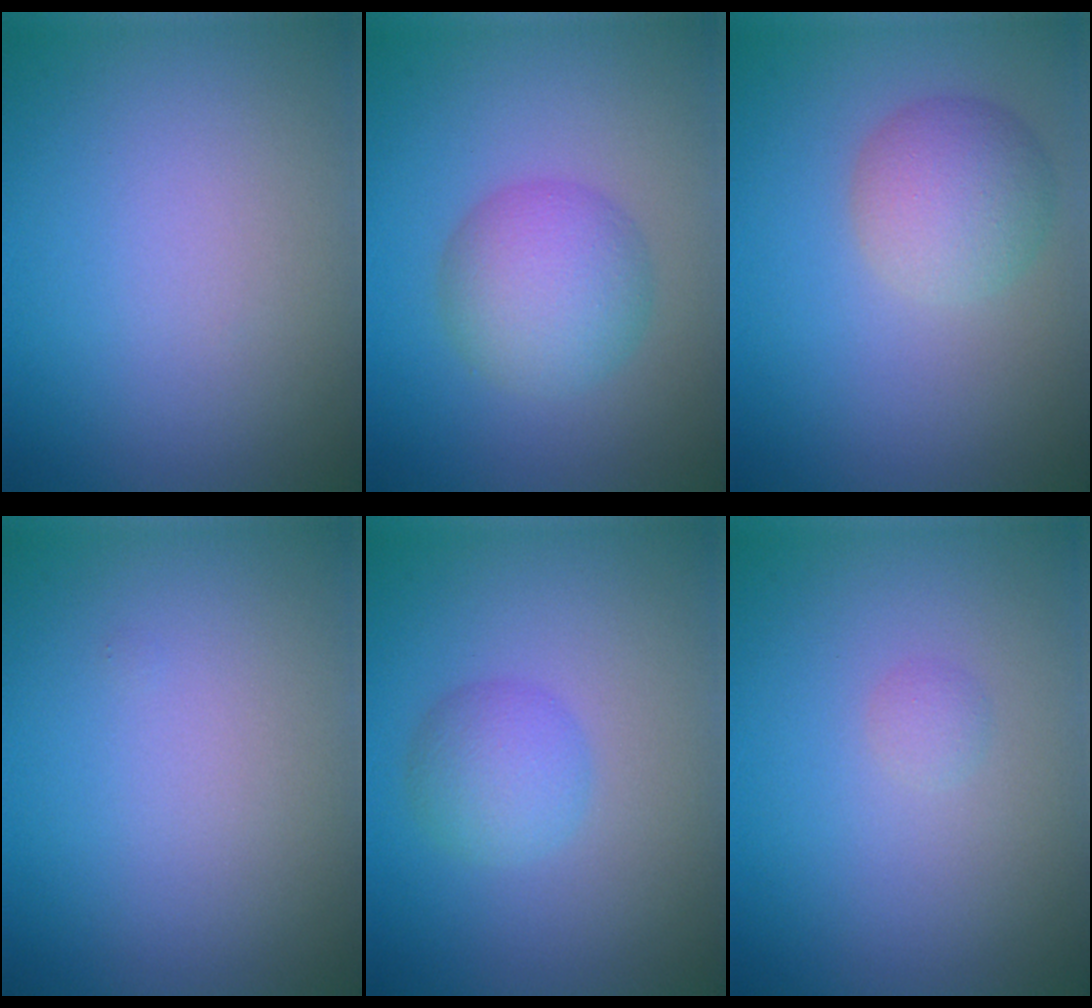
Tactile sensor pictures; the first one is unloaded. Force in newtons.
{"total": 4.8, "press": 4.8, "slide": 0.3}
{"total": 3.9, "press": 3.9, "slide": 0.1}
{"total": 0.0}
{"total": 2.7, "press": 2.7, "slide": 0.0}
{"total": 0.7, "press": 0.7, "slide": 0.1}